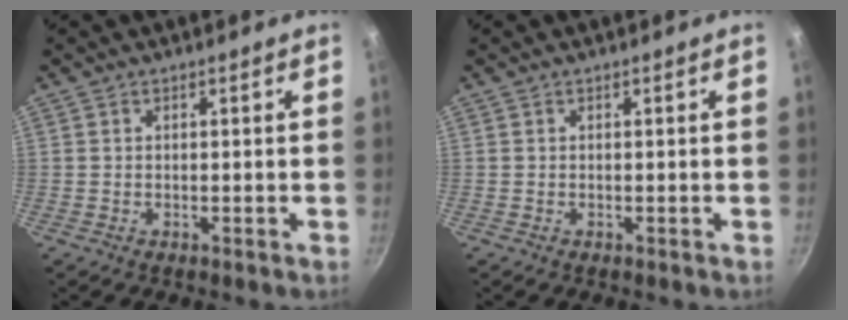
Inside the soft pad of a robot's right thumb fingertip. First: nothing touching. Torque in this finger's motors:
{"motor_torque": [0.00, 0.00, 0.18, -0.18, 0.00]}